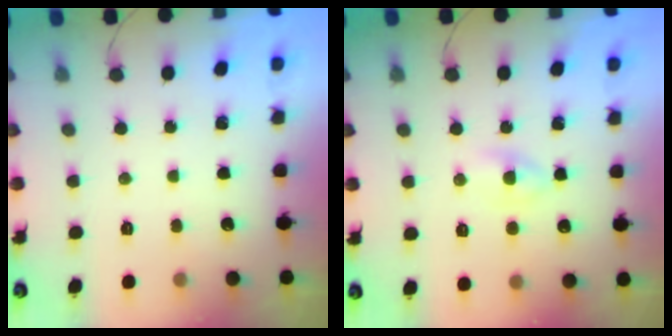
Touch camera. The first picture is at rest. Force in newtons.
{"total": 2.1, "press": 2.0, "slide": 0.7}